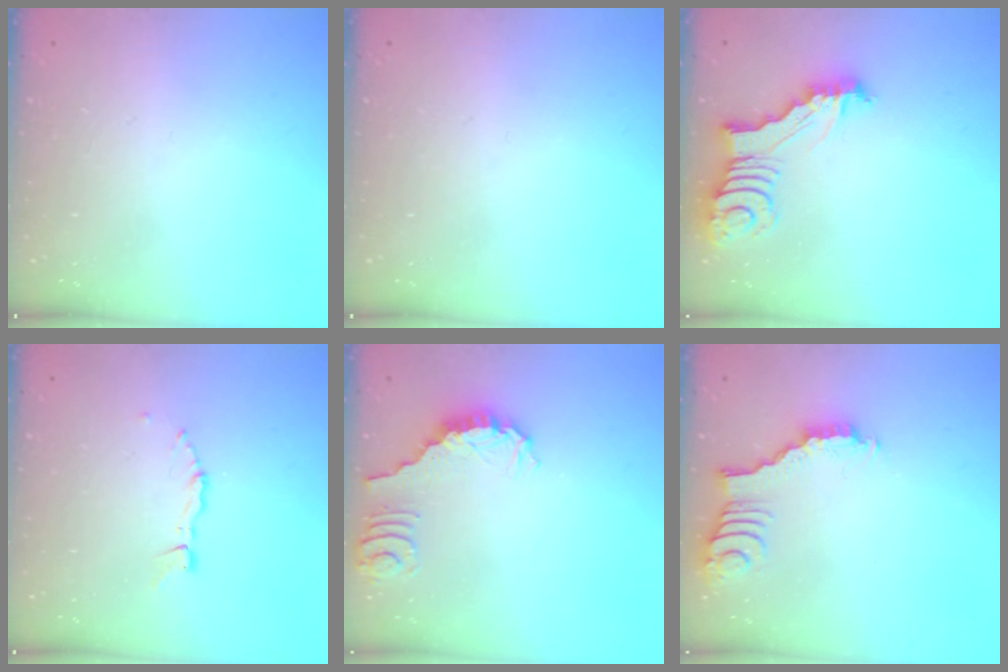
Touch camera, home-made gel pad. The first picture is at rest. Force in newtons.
{"total": 0.0}
{"total": 4.9, "press": 4.9, "slide": 0.4}
{"total": 1.9, "press": 1.9, "slide": 0.2}
{"total": 0.9, "press": 0.8, "slide": 0.2}
{"total": 3.0, "press": 2.9, "slide": 0.4}